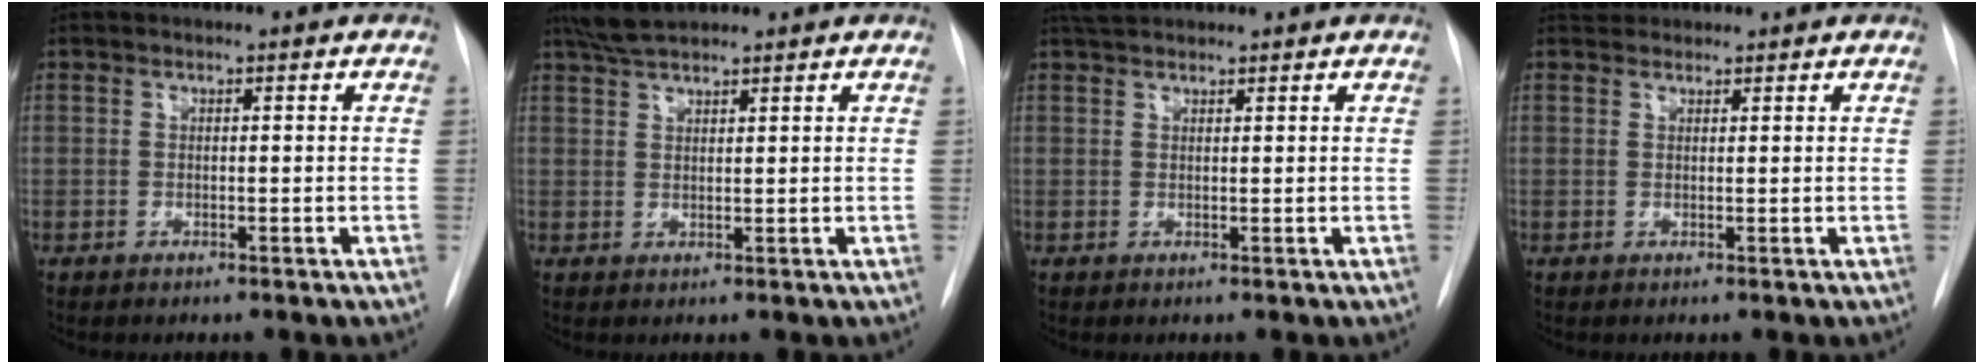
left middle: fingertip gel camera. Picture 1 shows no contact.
{"total": 4.6, "force": [4.0, 0.9, 2.2], "torque": [-0.048, 0.015, 0.076]}
{"total": 3.4, "force": [3.0, 0.9, 1.1], "torque": [-0.021, 0.025, 0.053]}
{"total": 2.1, "force": [1.9, 0.9, 0.0], "torque": [0.001, 0.018, 0.030]}